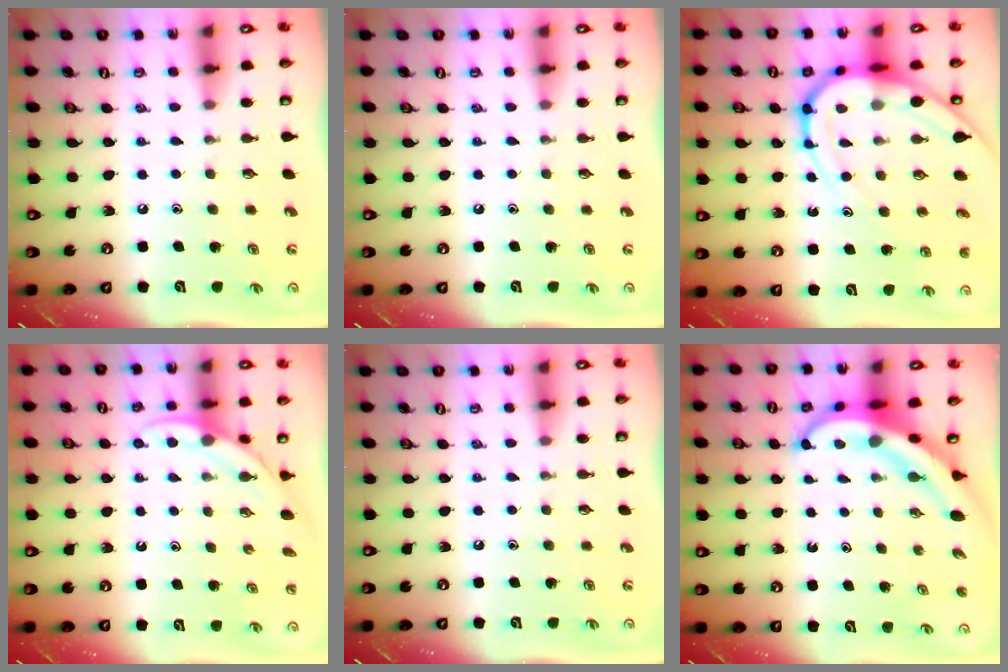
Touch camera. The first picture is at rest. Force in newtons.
{"total": 0.0}
{"total": 12.5, "press": 12.5, "slide": 1.3}
{"total": 5.4, "press": 5.4, "slide": 0.2}
{"total": 0.0}
{"total": 7.4, "press": 7.2, "slide": 1.7}